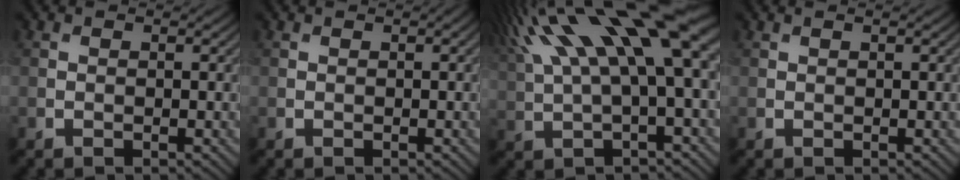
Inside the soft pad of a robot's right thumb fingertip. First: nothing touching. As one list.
[{"total": 0.5, "force": [0.2, 0.0, 0.5], "torque": [-0.007, 0.002, 0.003]}, {"total": 15.9, "force": [6.8, 3.9, 13.8], "torque": [-0.283, 0.027, 0.136]}, {"total": 0.5, "force": [0.4, -0.1, 0.3], "torque": [-0.006, 0.004, 0.008]}]